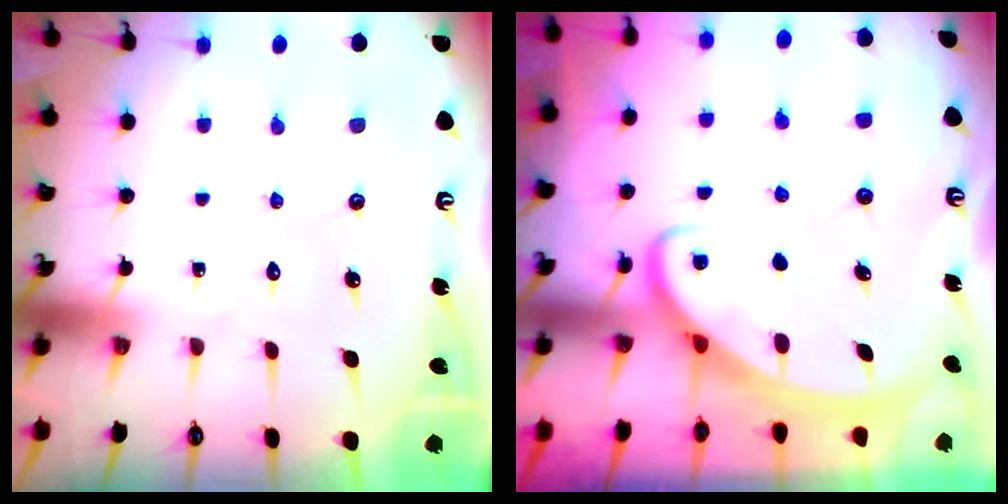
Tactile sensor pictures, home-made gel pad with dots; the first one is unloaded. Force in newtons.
{"total": 2.5, "press": 2.5, "slide": 0.3}